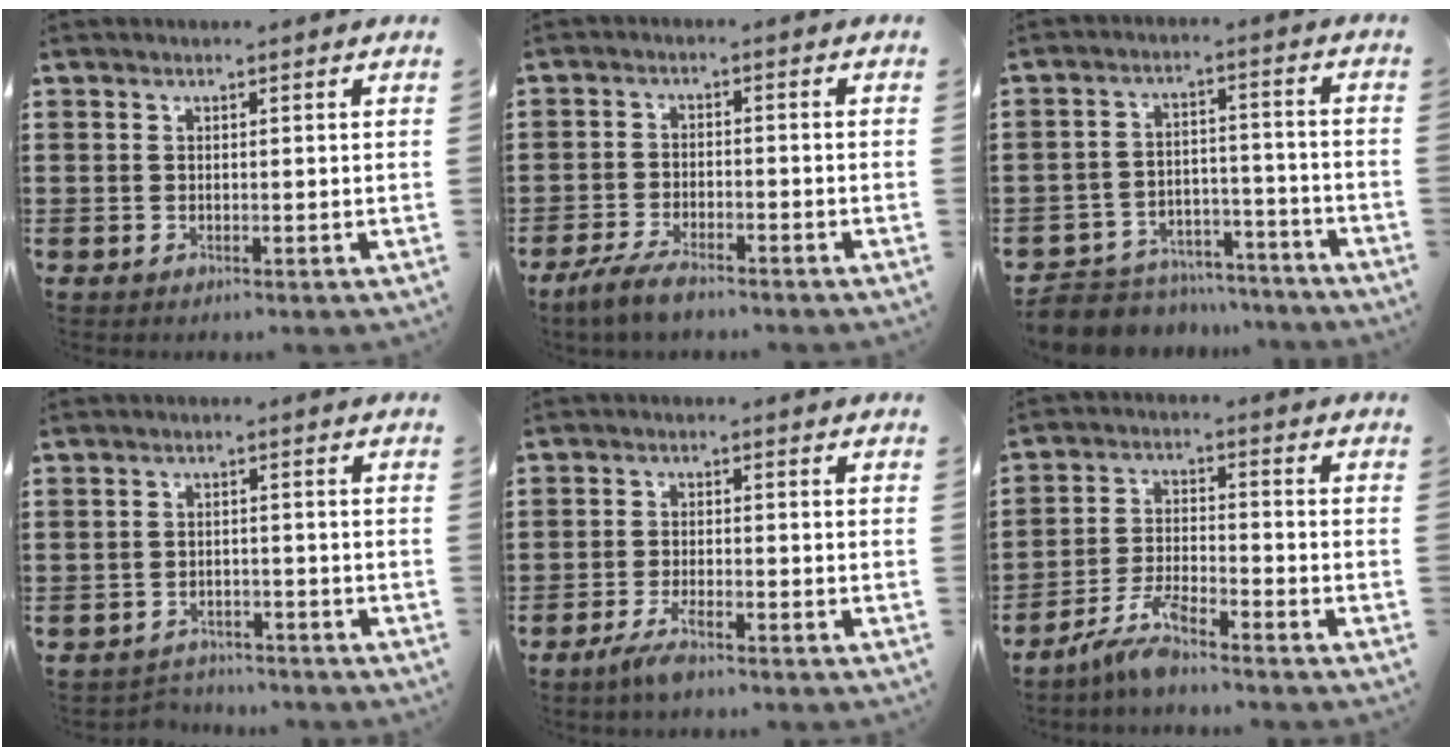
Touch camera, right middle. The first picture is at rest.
{"total": 4.3, "force": [-3.6, 1.2, 2.1], "torque": [-0.056, -0.003, -0.076]}
{"total": 6.7, "force": [-6.4, 1.8, 0.4], "torque": [-0.009, 0.021, -0.129]}
{"total": 2.7, "force": [-2.6, 0.5, -0.4], "torque": [-0.002, -0.001, -0.061]}
{"total": 3.5, "force": [-2.6, 0.6, 2.2], "torque": [-0.049, -0.002, -0.052]}
{"total": 6.2, "force": [-5.3, 0.9, 3.0], "torque": [-0.068, -0.003, -0.104]}